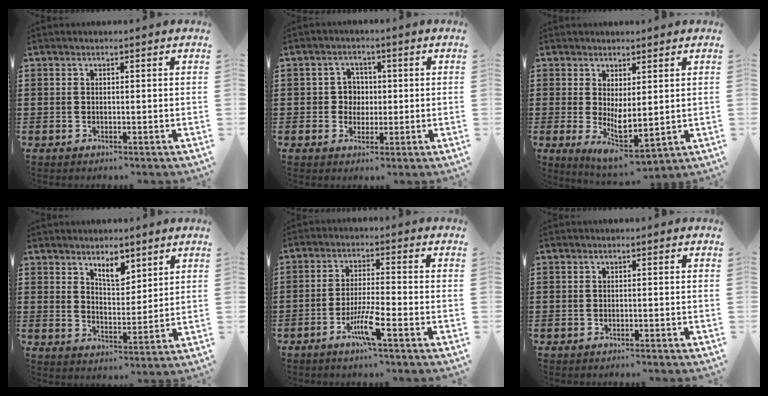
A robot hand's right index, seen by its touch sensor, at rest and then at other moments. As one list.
[{"total": 3.5, "force": [0.0, 3.2, 1.4], "torque": [-0.040, 0.010, -0.006]}, {"total": 4.0, "force": [0.8, 1.4, 3.7], "torque": [-0.064, -0.014, 0.016]}, {"total": 4.9, "force": [3.6, 2.1, 2.7], "torque": [-0.046, -0.006, 0.062]}, {"total": 5.7, "force": [-3.2, 0.3, 4.8], "torque": [-0.106, -0.013, -0.063]}, {"total": 0.7, "force": [-0.7, 0.1, 0.0], "torque": [-0.003, 0.000, -0.014]}]